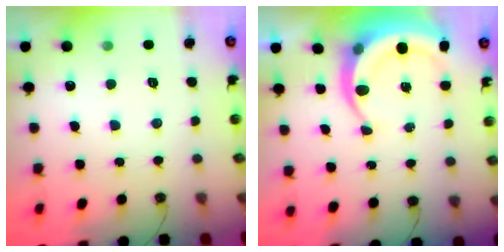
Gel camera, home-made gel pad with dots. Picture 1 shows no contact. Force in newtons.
{"total": 7.5, "press": 7.5, "slide": 0.7}